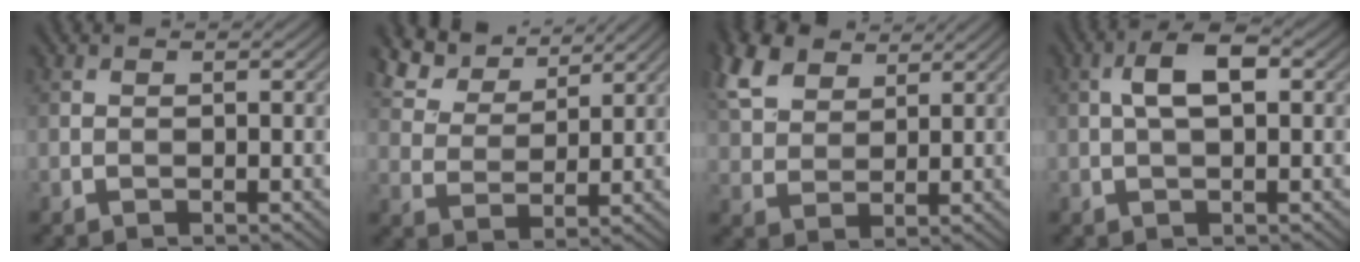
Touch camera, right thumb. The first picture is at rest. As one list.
[{"total": 6.9, "force": [5.5, 2.8, 3.0], "torque": [-0.080, 0.006, 0.115]}, {"total": 7.7, "force": [4.7, 4.4, 4.2], "torque": [-0.119, 0.016, 0.099]}, {"total": 4.6, "force": [0.8, 1.9, 4.1], "torque": [-0.082, 0.011, 0.011]}]